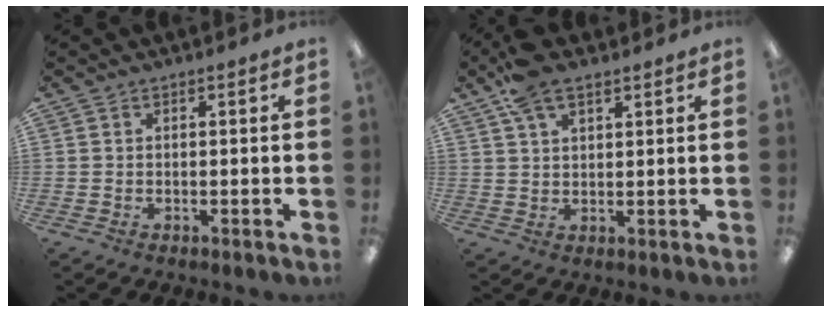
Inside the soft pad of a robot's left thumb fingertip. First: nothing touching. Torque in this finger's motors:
{"motor_torque": [0.70, 1.36, 0.56, -0.68, 0.01]}